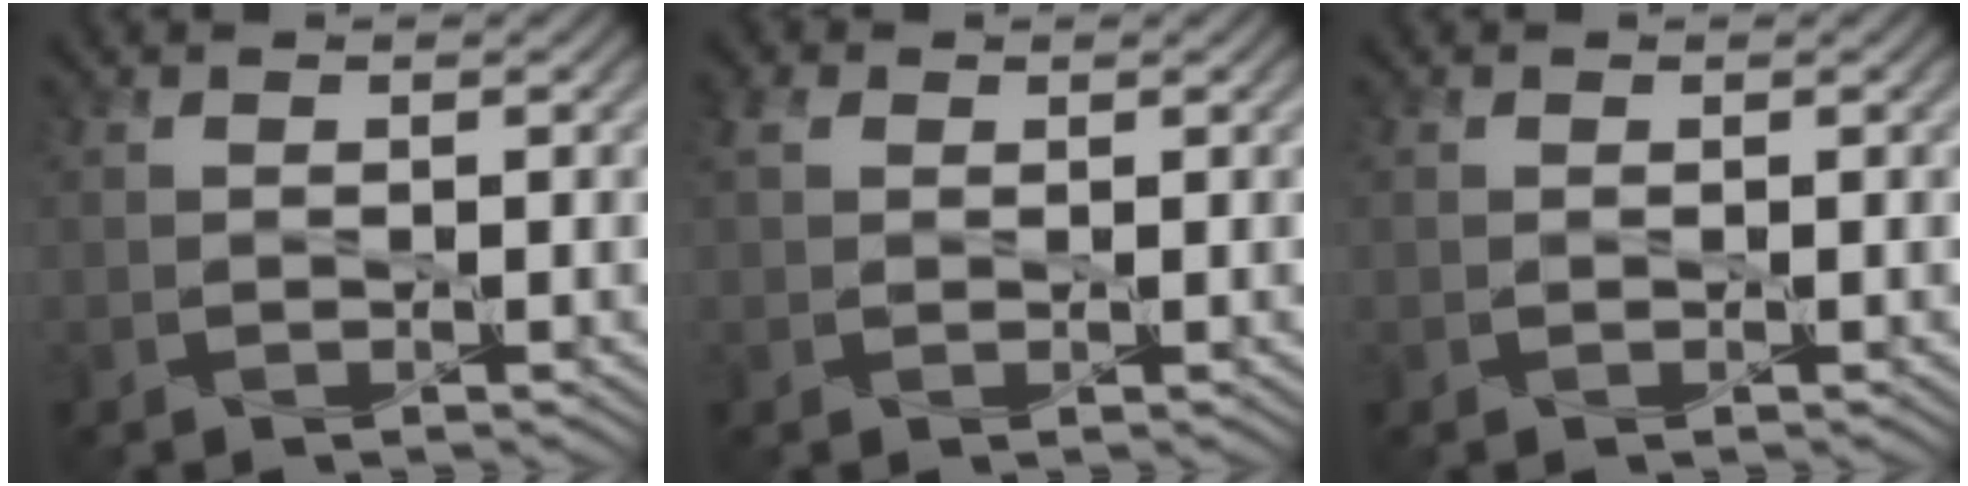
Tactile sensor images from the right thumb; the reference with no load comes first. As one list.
[{"total": 2.0, "force": [0.8, 1.4, 1.1], "torque": [-0.028, 0.006, 0.012]}, {"total": 0.0}]